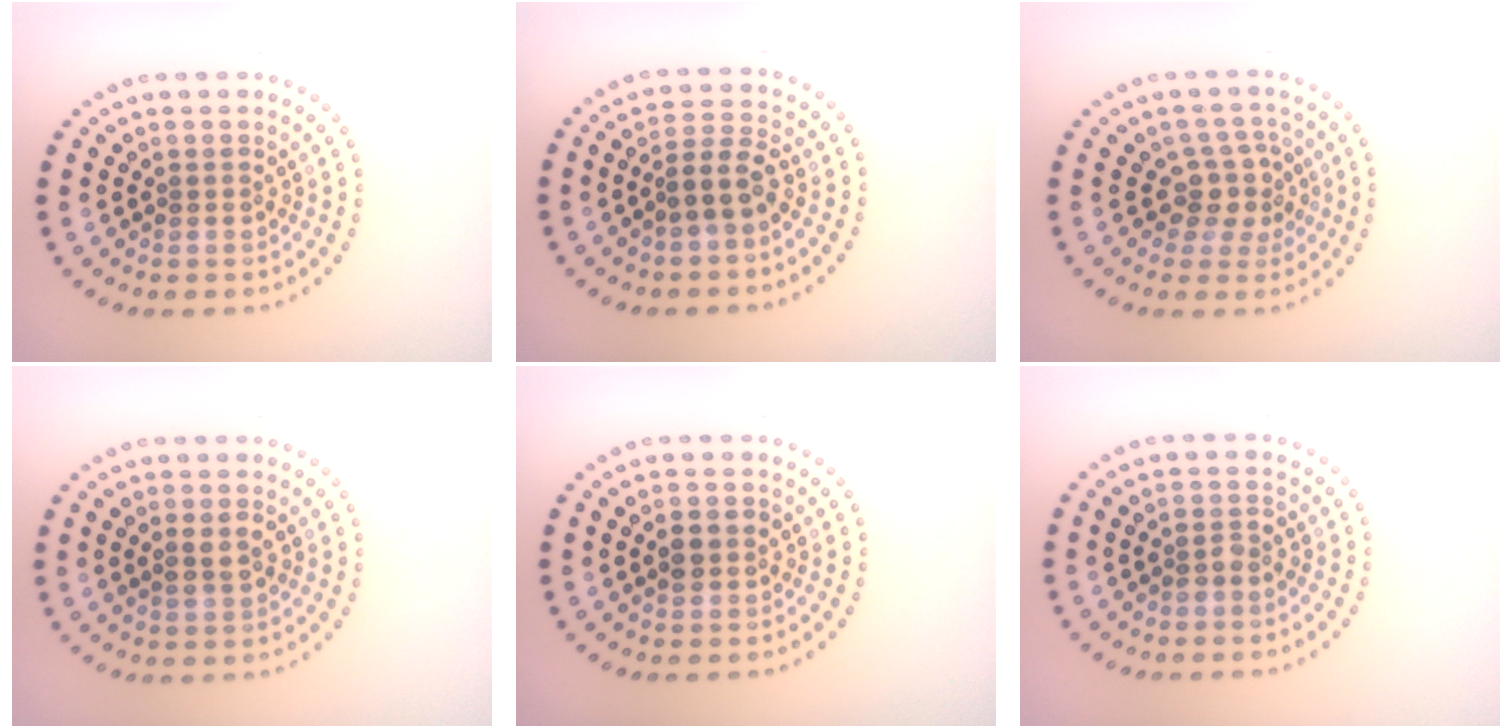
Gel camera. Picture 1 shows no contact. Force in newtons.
{"total": 2.9, "press": 2.5, "slide": 1.5}
{"total": 2.9, "press": 2.3, "slide": 1.8}
{"total": 1.6, "press": 1.6, "slide": 0.2}
{"total": 1.6, "press": 1.6, "slide": 0.2}
{"total": 1.2, "press": 1.1, "slide": 0.5}